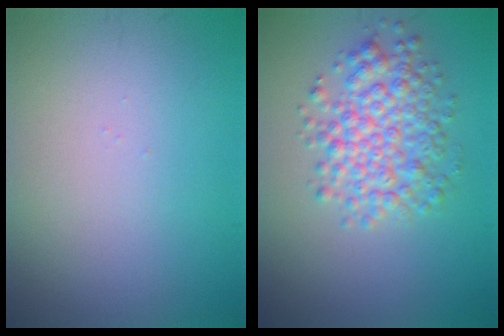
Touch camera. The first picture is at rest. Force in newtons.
{"total": 4.8, "press": 4.8, "slide": 0.1}